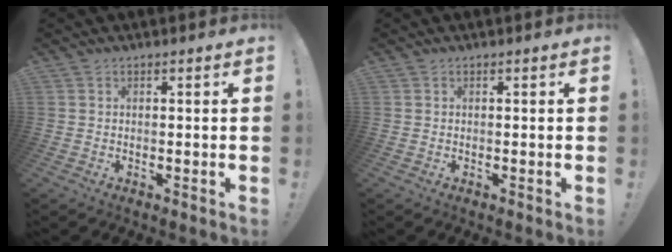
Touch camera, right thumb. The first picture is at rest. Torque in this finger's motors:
{"motor_torque": [0.03, -0.17, 0.42, -0.10, 0.00]}